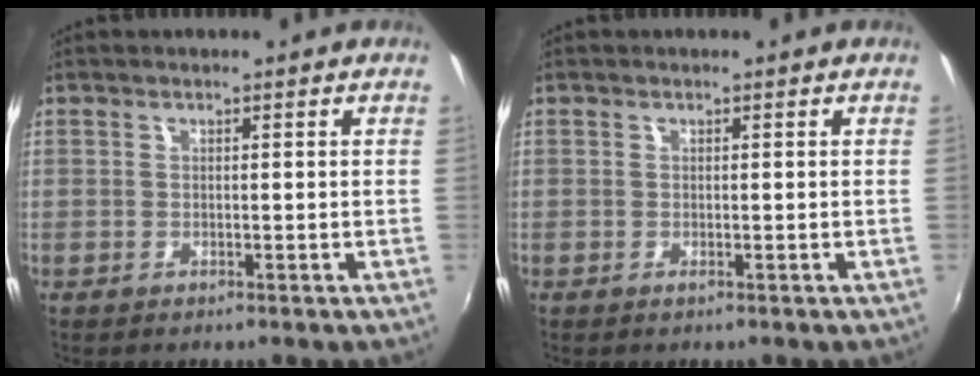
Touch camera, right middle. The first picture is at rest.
{"total": 0.0}